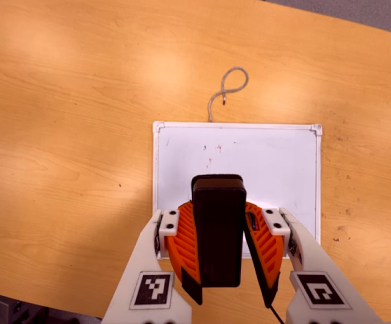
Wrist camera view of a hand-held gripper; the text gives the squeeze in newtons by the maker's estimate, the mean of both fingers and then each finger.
{"total": 9.7, "left": 9.0, "right": 10.5}